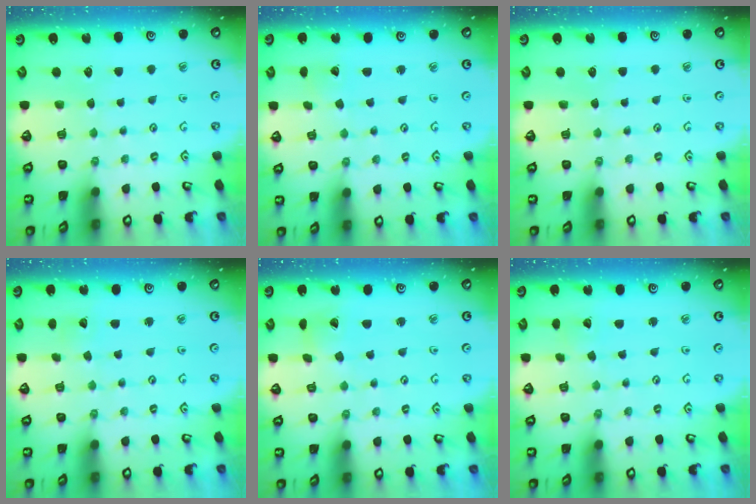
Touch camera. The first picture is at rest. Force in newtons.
{"total": 1.4, "press": 1.4, "slide": 0.2}
{"total": 0.0}
{"total": 1.8, "press": 1.8, "slide": 0.1}
{"total": 2.7, "press": 2.7, "slide": 0.4}
{"total": 1.6, "press": 1.6, "slide": 0.0}